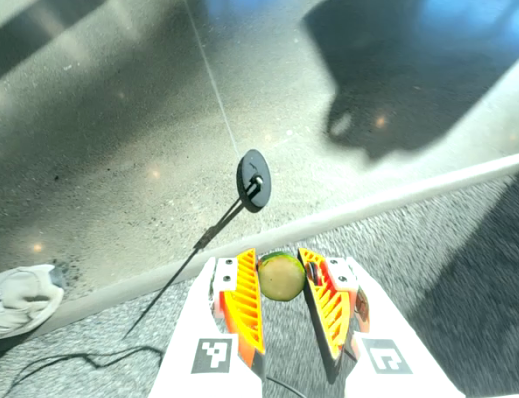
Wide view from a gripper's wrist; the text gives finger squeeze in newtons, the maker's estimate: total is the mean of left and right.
{"total": 8.2, "left": 7.8, "right": 8.5}